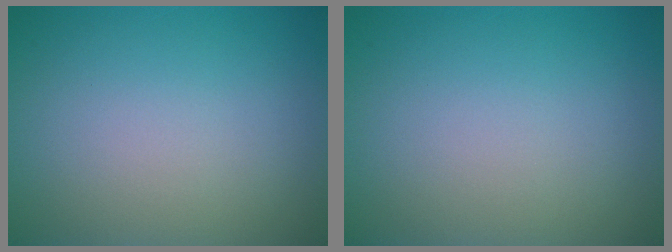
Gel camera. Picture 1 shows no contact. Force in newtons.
{"total": 0.0}